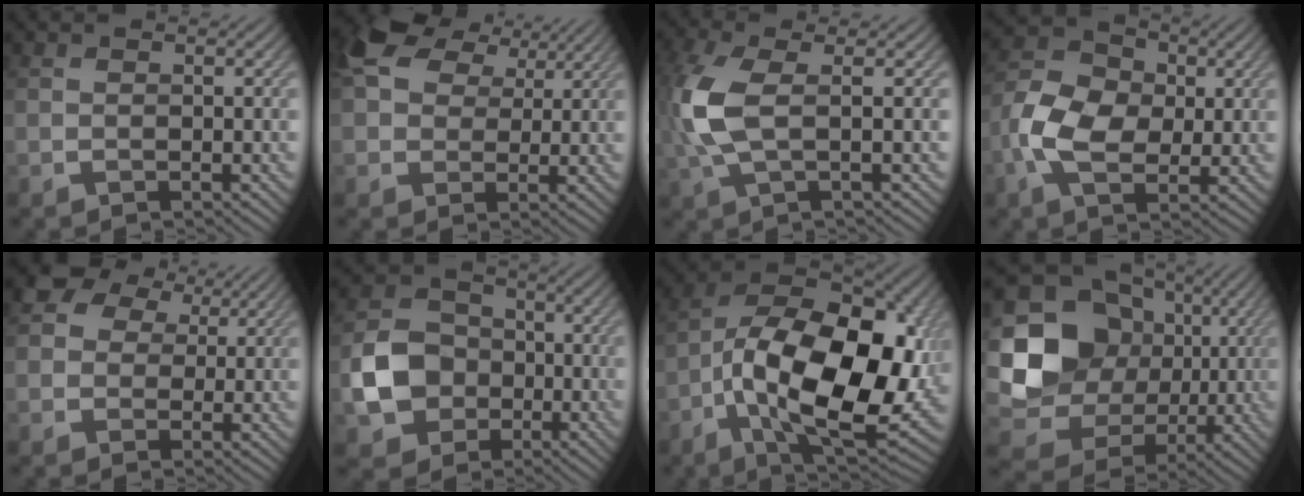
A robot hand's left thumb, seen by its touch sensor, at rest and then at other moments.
{"total": 10.1, "force": [4.7, 6.9, 5.6], "torque": [-0.136, 0.022, 0.080]}
{"total": 7.1, "force": [0.6, 2.6, 6.5], "torque": [-0.168, 0.007, 0.007]}
{"total": 9.0, "force": [-0.9, 6.2, 6.5], "torque": [-0.145, 0.011, -0.029]}
{"total": 7.4, "force": [3.7, 5.6, 3.3], "torque": [-0.095, 0.025, 0.039]}
{"total": 8.6, "force": [-2.0, 7.2, 4.3], "torque": [-0.098, -0.002, -0.050]}
{"total": 20.2, "force": [-2.9, 11.0, 16.6], "torque": [-0.279, -0.015, -0.046]}
{"total": 18.2, "force": [2.2, 15.8, 8.9], "torque": [-0.226, 0.000, 0.045]}